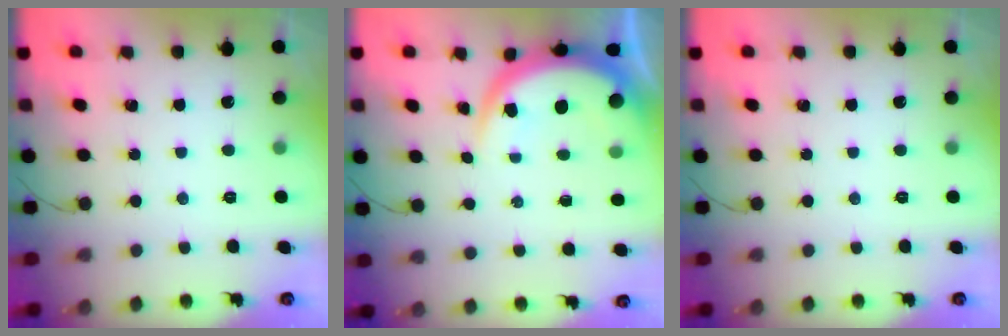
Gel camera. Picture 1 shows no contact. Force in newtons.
{"total": 8.2, "press": 8.1, "slide": 1.0}
{"total": 0.0}